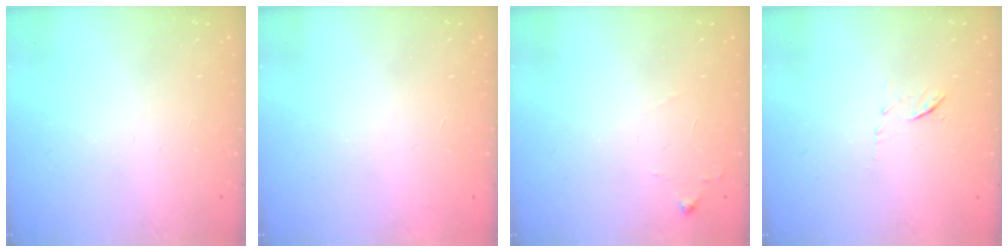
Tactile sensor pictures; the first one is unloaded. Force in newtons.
{"total": 3.4, "press": 3.4, "slide": 0.1}
{"total": 6.7, "press": 6.7, "slide": 0.9}
{"total": 6.3, "press": 6.3, "slide": 0.7}